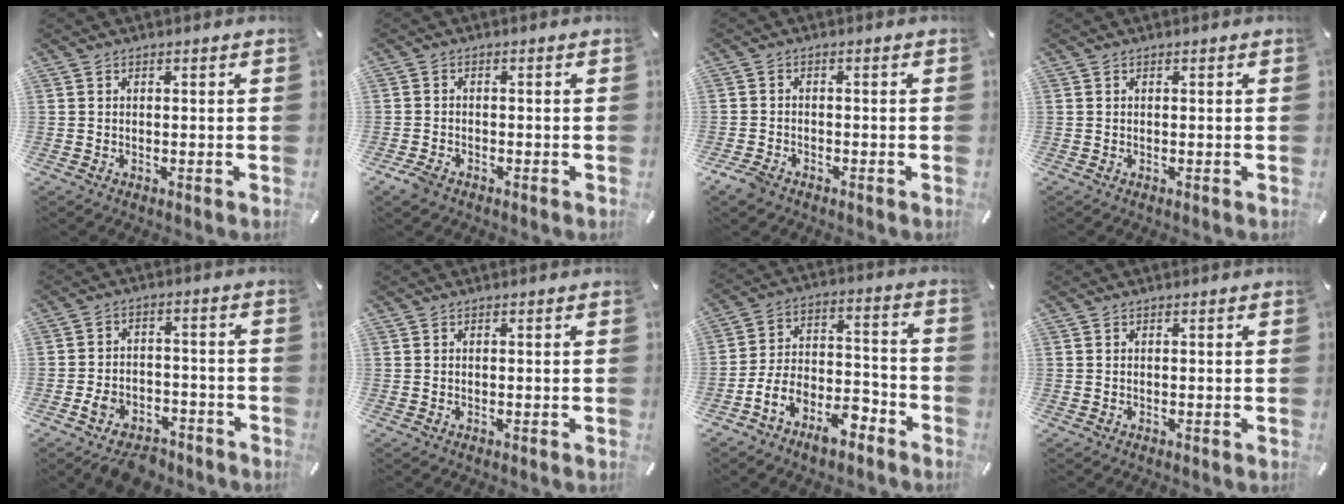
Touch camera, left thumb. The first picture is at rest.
{"total": 2.8, "force": [-2.0, 1.6, 1.1], "torque": [-0.032, 0.006, -0.042]}
{"total": 3.2, "force": [-2.5, 1.7, 1.2], "torque": [-0.039, 0.006, -0.052]}
{"total": 0.0}
{"total": 7.3, "force": [-5.7, 3.9, 2.4], "torque": [-0.037, 0.037, -0.104]}
{"total": 0.0}
{"total": 10.9, "force": [-7.6, 6.0, 4.8], "torque": [-0.083, 0.036, -0.140]}
{"total": 0.0}